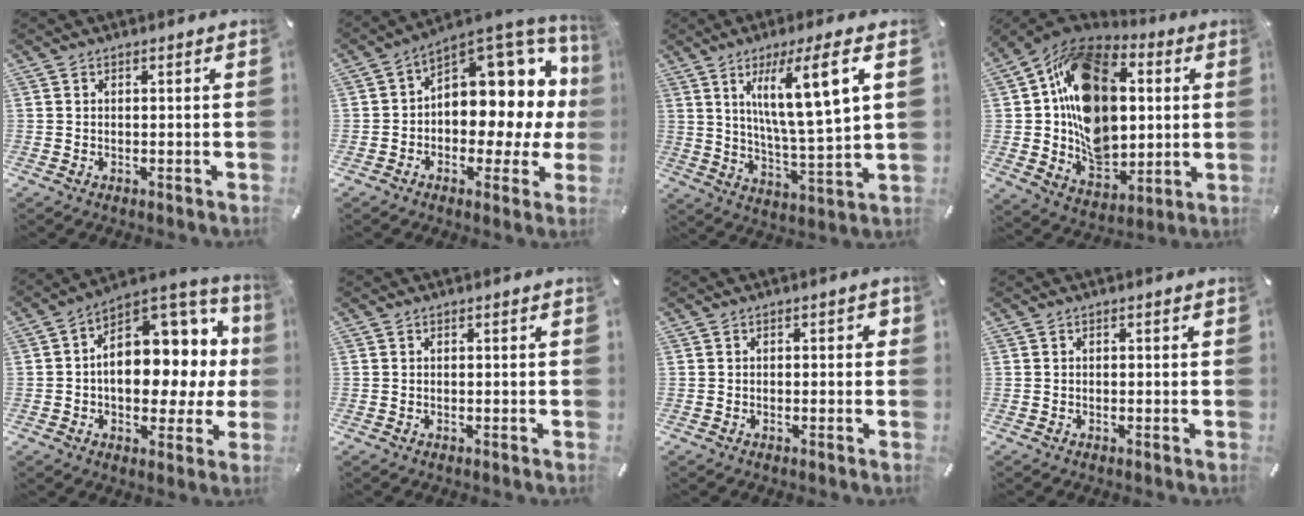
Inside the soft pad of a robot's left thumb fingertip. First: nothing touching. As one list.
[{"total": 11.6, "force": [4.5, 7.9, 7.2], "torque": [-0.079, -0.069, 0.075]}, {"total": 14.6, "force": [6.9, 2.1, 12.7], "torque": [-0.225, -0.016, 0.105]}, {"total": 20.7, "force": [2.8, 16.0, 12.8], "torque": [-0.214, -0.010, 0.051]}, {"total": 16.0, "force": [2.5, 11.0, 11.4], "torque": [-0.136, -0.036, 0.047]}, {"total": 0.0}, {"total": 1.4, "force": [-0.5, 0.9, 0.9], "torque": [-0.017, 0.007, -0.011]}, {"total": 0.5, "force": [-0.2, 0.4, 0.3], "torque": [-0.006, 0.001, -0.004]}]